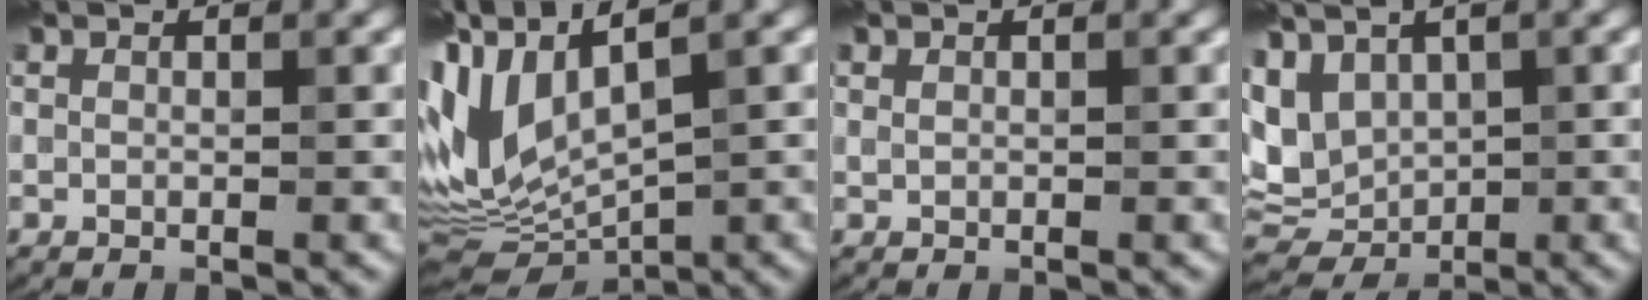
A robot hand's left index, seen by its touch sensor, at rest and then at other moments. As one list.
[{"total": 9.4, "force": [1.2, 4.4, 8.2], "torque": [-0.197, 0.002, 0.035]}, {"total": 0.0}, {"total": 7.4, "force": [1.6, 5.1, 5.2], "torque": [-0.104, 0.012, 0.044]}]